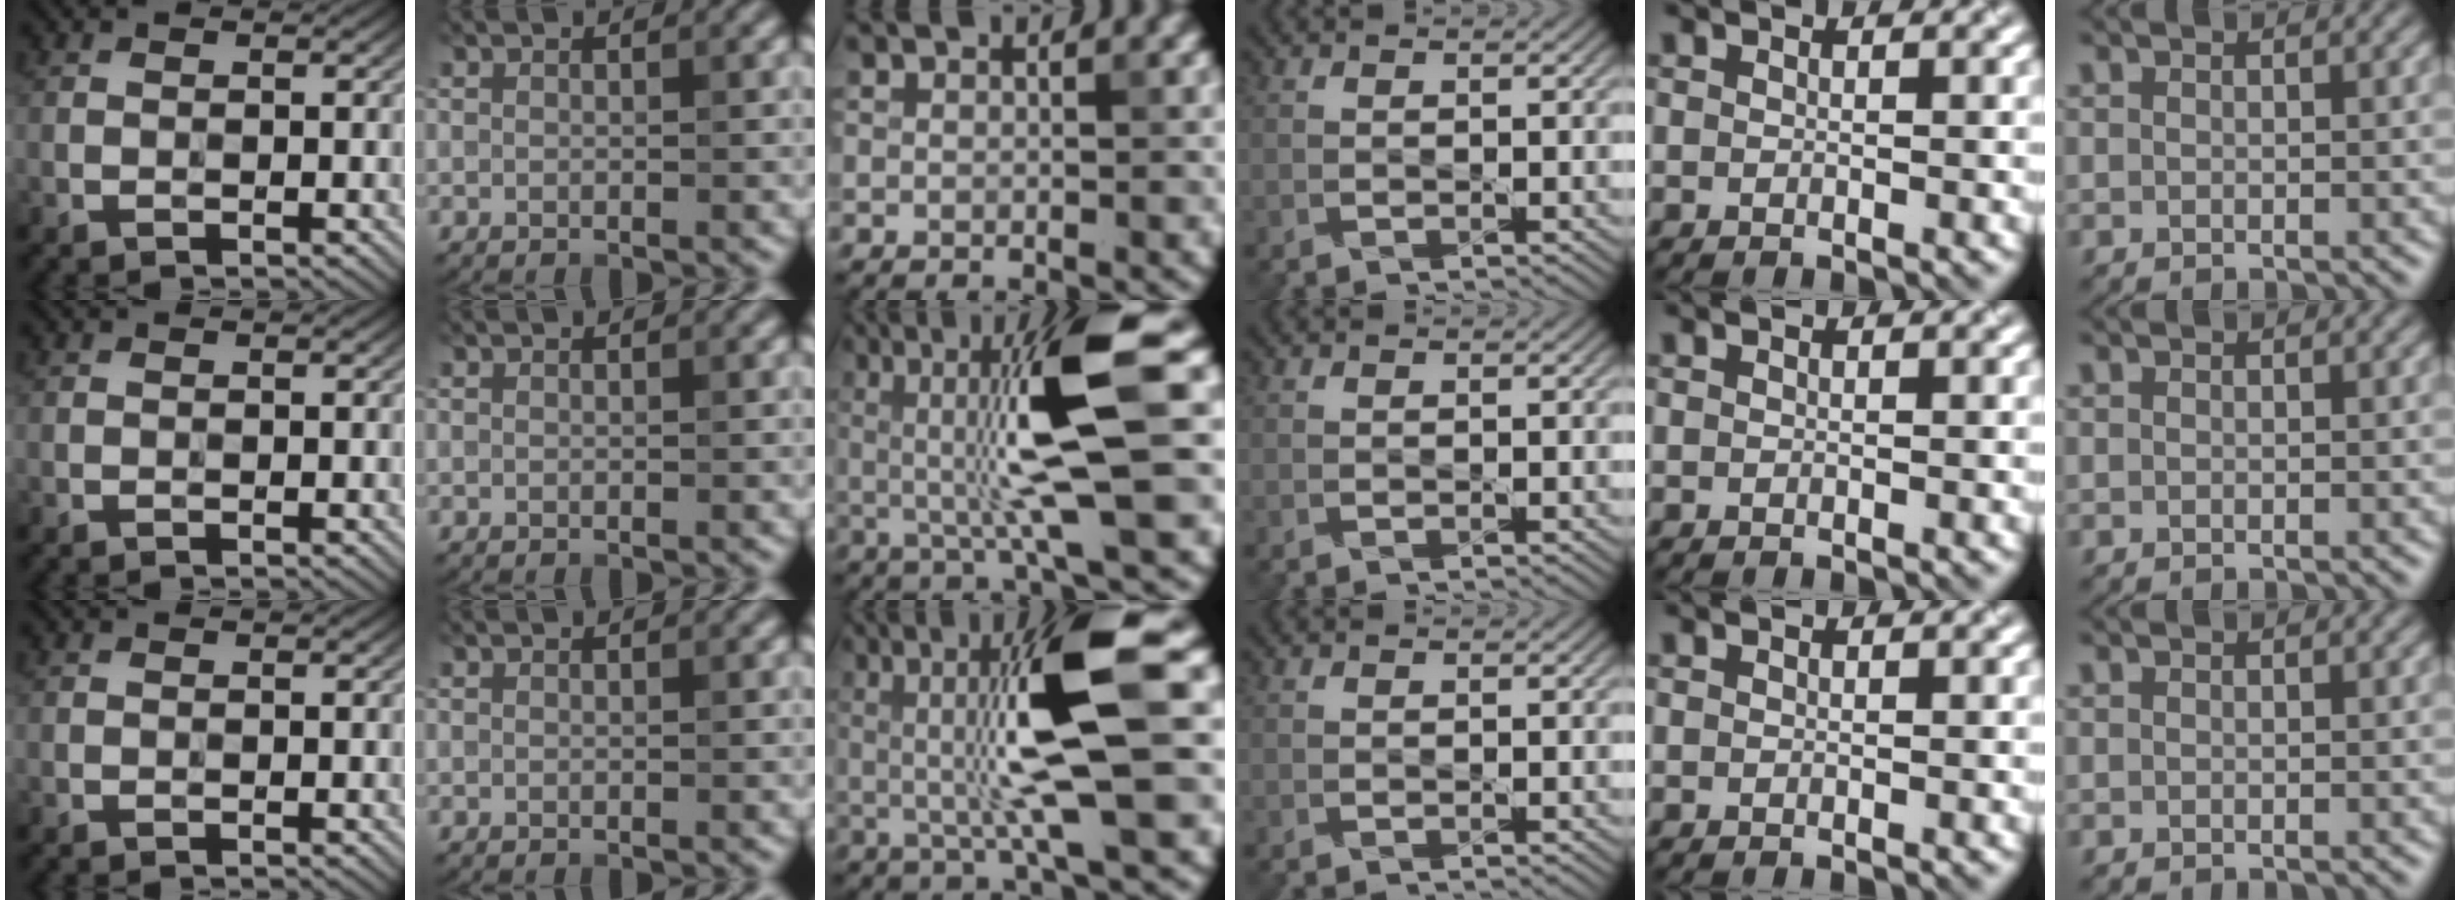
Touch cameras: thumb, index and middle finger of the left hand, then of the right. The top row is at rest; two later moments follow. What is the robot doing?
{"motion": "dispense", "object": "spray bottle"}